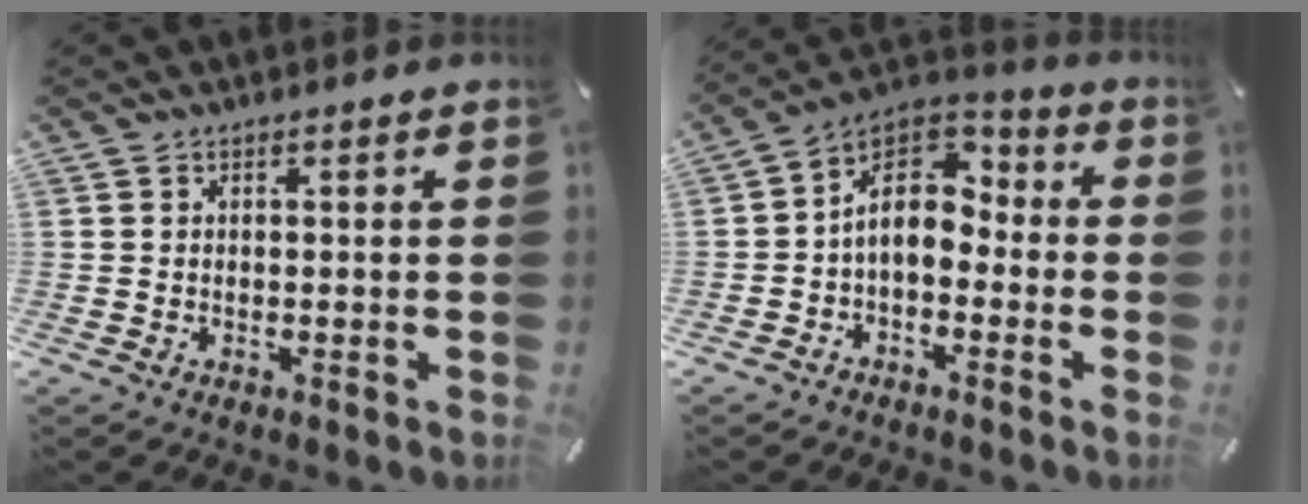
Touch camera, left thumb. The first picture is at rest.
{"total": 9.6, "force": [-0.2, 7.0, 6.6], "torque": [-0.122, 0.006, -0.008]}